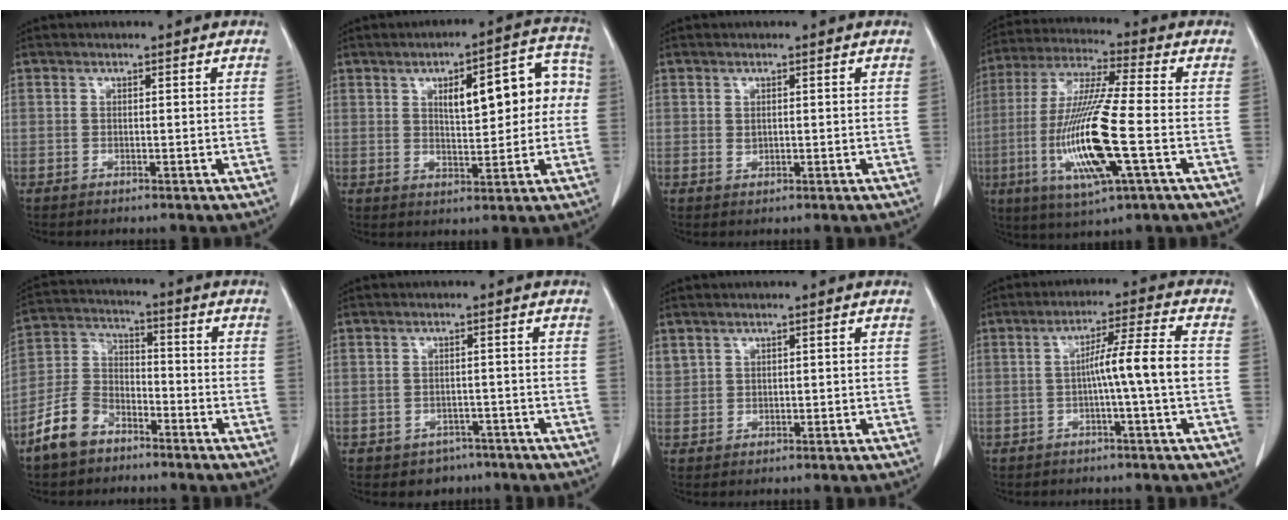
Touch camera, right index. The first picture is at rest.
{"total": 12.1, "force": [2.0, 4.3, 11.2], "torque": [-0.141, 0.039, 0.030]}
{"total": 0.9, "force": [0.2, 0.7, 0.6], "torque": [-0.010, -0.002, 0.007]}
{"total": 16.7, "force": [-3.9, 1.2, 16.2], "torque": [-0.339, -0.017, -0.072]}
{"total": 8.6, "force": [-5.8, 5.1, 3.7], "torque": [-0.092, 0.011, -0.115]}
{"total": 3.4, "force": [-2.3, 2.5, 0.4], "torque": [-0.002, 0.011, -0.026]}
{"total": 2.2, "force": [1.5, 1.6, 0.6], "torque": [-0.014, 0.012, 0.040]}
{"total": 7.3, "force": [-1.0, -1.0, 7.1], "torque": [-0.118, 0.015, -0.016]}